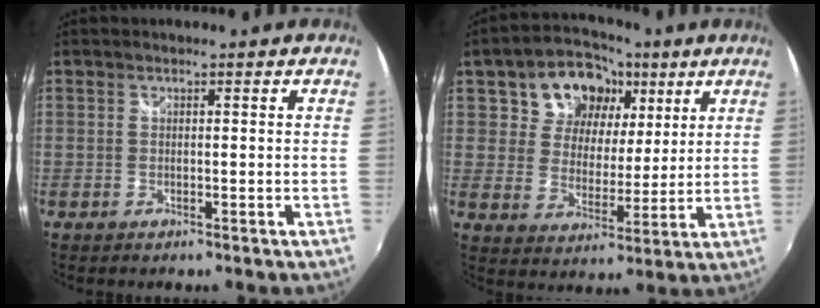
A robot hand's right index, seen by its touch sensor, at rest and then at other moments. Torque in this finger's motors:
{"motor_torque": [0.78, 0.67, 0.31, 0.03]}